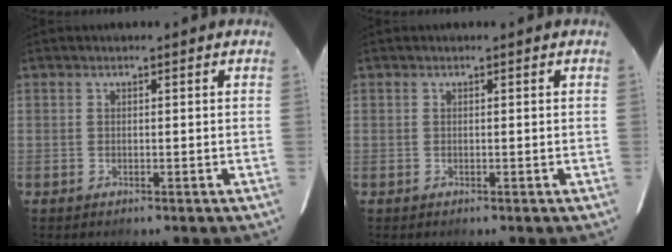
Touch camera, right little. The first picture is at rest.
{"total": 0.0}